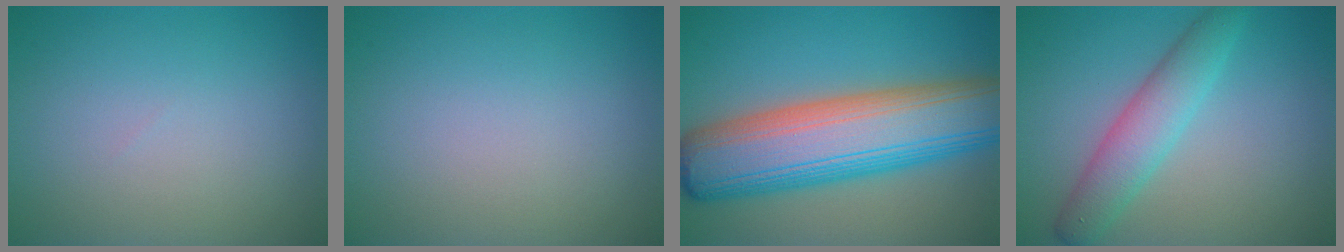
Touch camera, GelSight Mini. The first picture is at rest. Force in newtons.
{"total": 0.0}
{"total": 13.1, "press": 13.1, "slide": 0.4}
{"total": 4.1, "press": 4.1, "slide": 0.1}